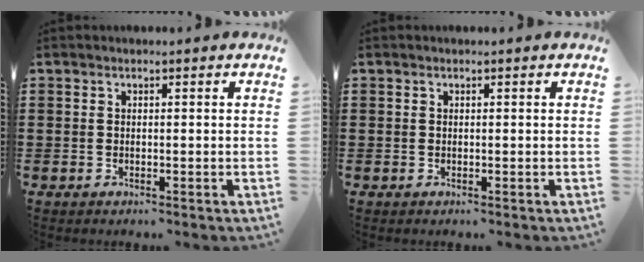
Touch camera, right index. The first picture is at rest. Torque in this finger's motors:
{"motor_torque": [0.19, -0.16, 0.02, 0.02]}